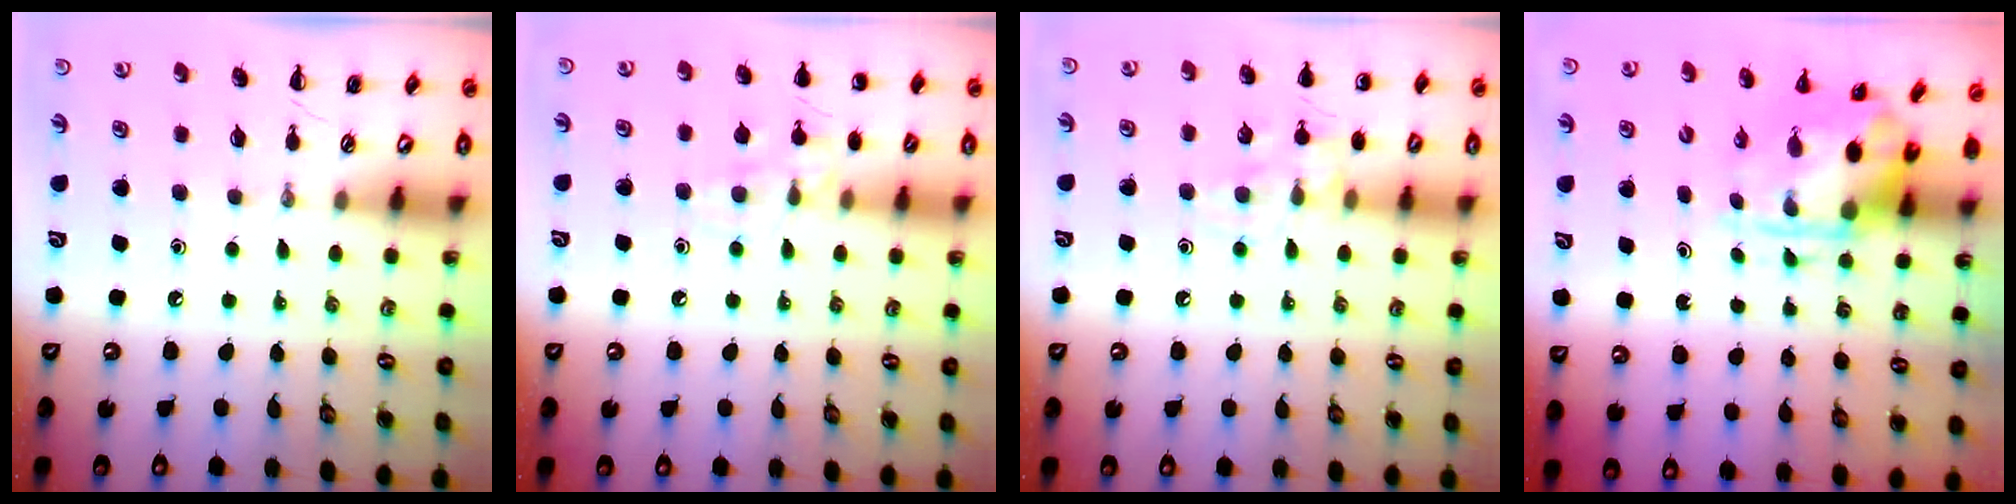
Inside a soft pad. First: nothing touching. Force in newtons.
{"total": 8.9, "press": 8.7, "slide": 1.5}
{"total": 10.1, "press": 10.0, "slide": 1.5}
{"total": 3.7, "press": 3.6, "slide": 0.9}